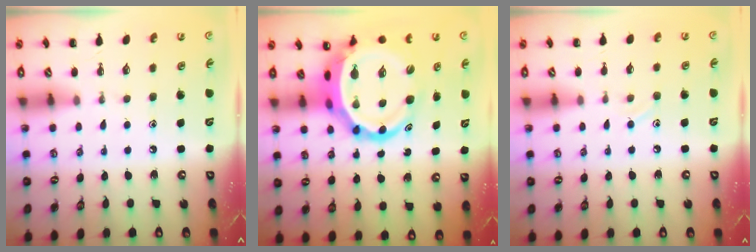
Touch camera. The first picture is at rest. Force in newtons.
{"total": 11.7, "press": 11.3, "slide": 3.2}
{"total": 6.7, "press": 6.3, "slide": 2.3}